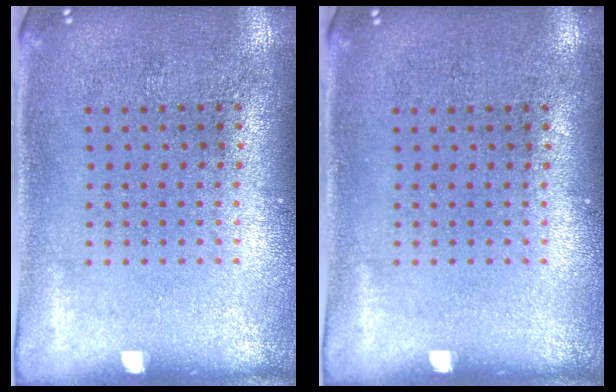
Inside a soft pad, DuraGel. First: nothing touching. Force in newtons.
{"total": 0.0}